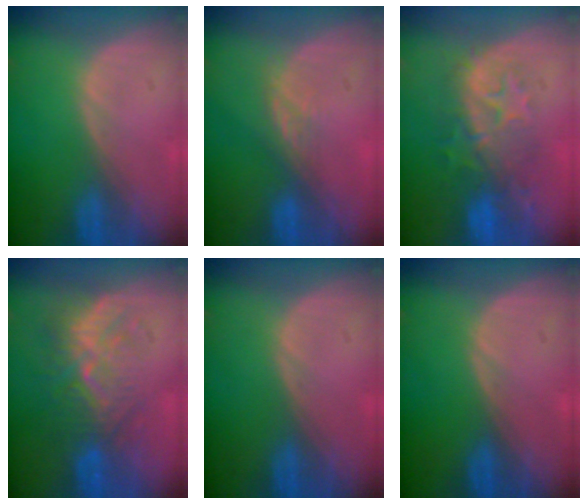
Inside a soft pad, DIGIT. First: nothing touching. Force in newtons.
{"total": 2.5, "press": 2.1, "slide": 1.4}
{"total": 9.1, "press": 8.6, "slide": 3.0}
{"total": 8.7, "press": 8.2, "slide": 2.9}
{"total": 0.0}
{"total": 0.0}